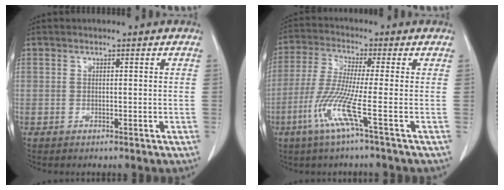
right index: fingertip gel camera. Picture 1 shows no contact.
{"total": 8.4, "force": [-3.5, -1.2, 7.5], "torque": [-0.158, -0.021, -0.081]}